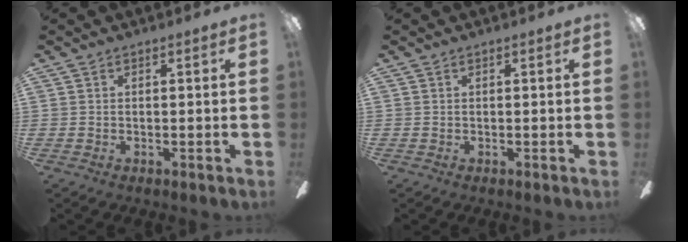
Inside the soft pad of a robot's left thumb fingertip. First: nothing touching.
{"total": 0.0}